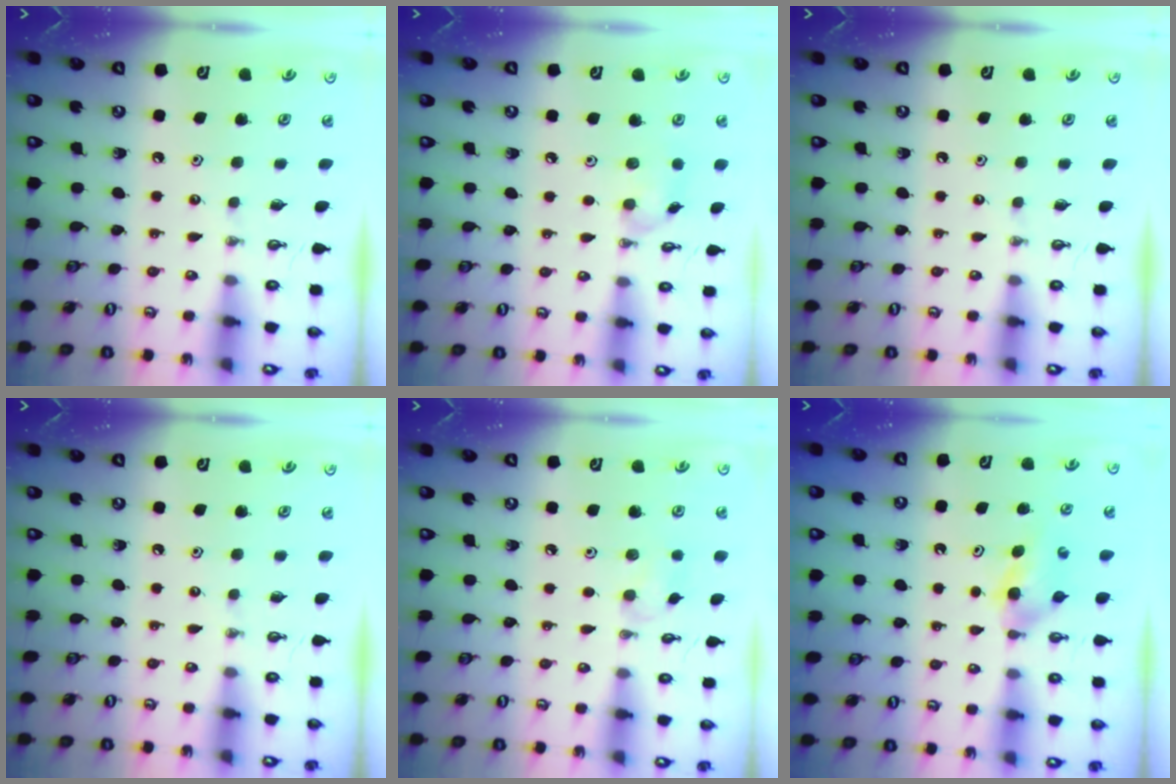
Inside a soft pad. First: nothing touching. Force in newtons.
{"total": 6.8, "press": 6.8, "slide": 0.9}
{"total": 0.0}
{"total": 0.0}
{"total": 6.7, "press": 6.6, "slide": 0.8}
{"total": 3.6, "press": 3.5, "slide": 1.0}